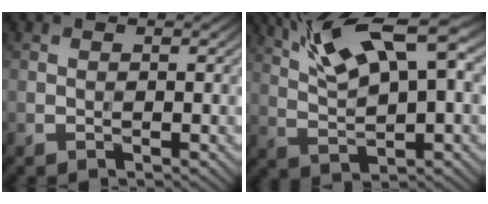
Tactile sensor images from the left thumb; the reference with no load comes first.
{"total": 12.1, "force": [5.8, 3.5, 10.0], "torque": [-0.203, 0.016, 0.107]}